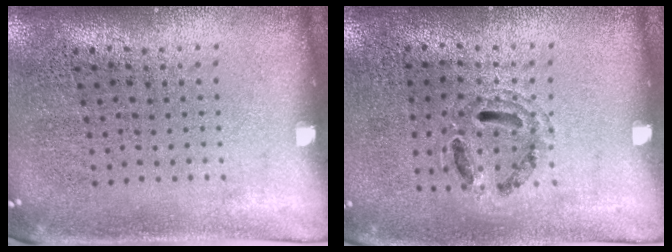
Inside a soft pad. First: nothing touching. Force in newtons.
{"total": 0.8, "press": 0.8, "slide": 0.2}